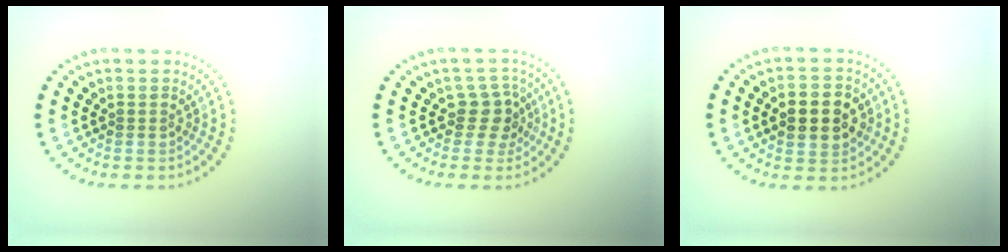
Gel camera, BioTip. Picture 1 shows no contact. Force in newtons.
{"total": 2.5, "press": 1.9, "slide": 1.6}
{"total": 4.7, "press": 4.7, "slide": 0.3}